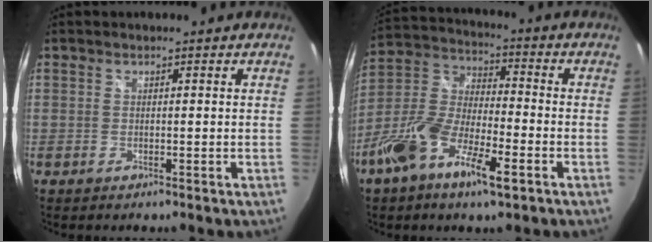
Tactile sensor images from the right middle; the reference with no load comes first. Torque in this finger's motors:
{"motor_torque": [1.11, -1.03, 0.27, 0.21]}